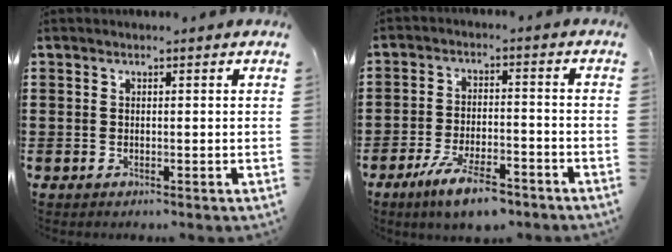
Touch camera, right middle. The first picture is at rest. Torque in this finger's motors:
{"motor_torque": [1.66, -0.48, 0.71, 0.21]}